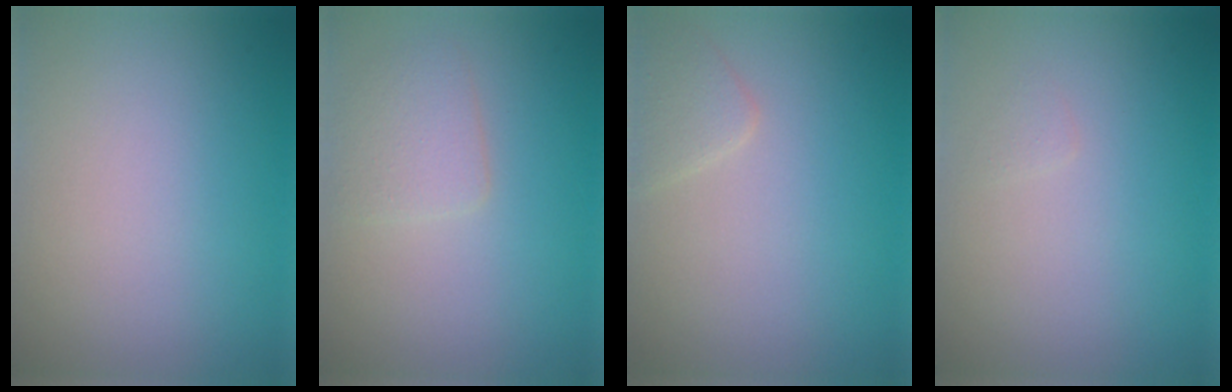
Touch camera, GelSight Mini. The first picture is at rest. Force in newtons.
{"total": 2.1, "press": 2.1, "slide": 0.1}
{"total": 1.6, "press": 1.6, "slide": 0.1}
{"total": 0.5, "press": 0.5, "slide": 0.0}